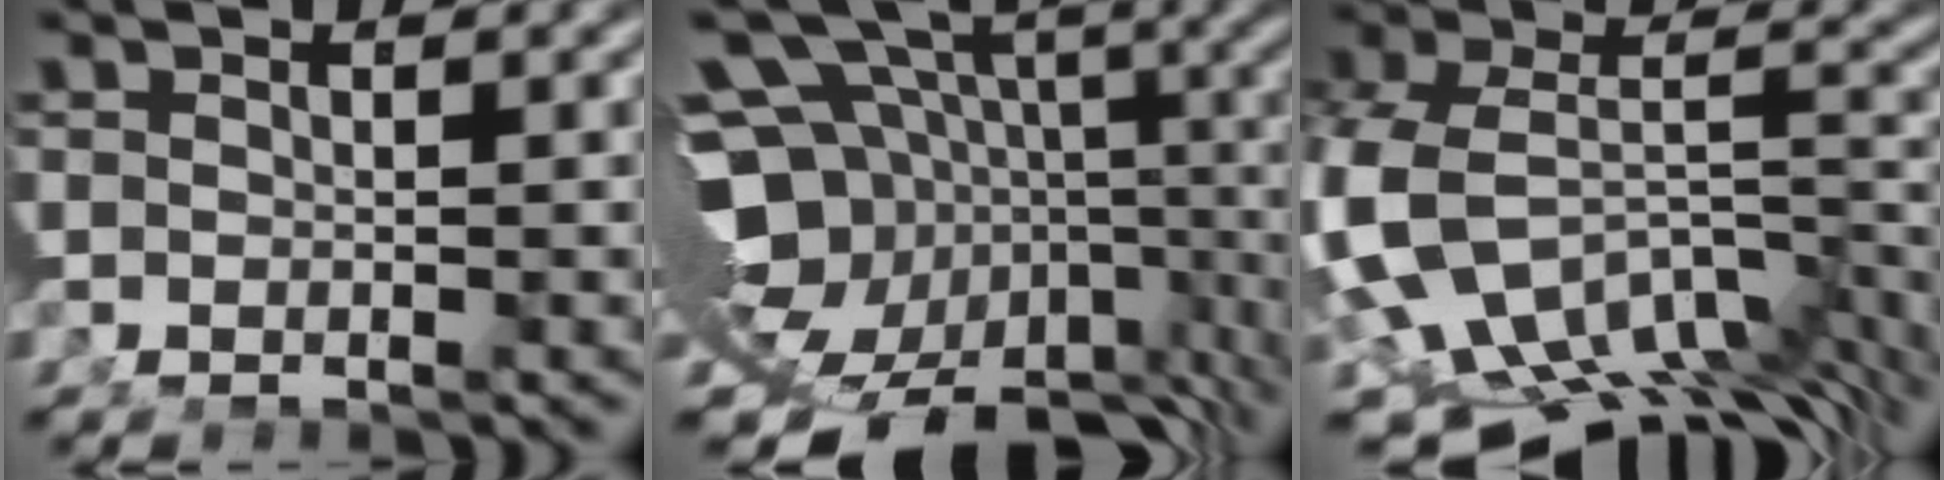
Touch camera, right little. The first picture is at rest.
{"total": 20.2, "force": [-7.5, 14.9, 11.4], "torque": [-0.189, -0.057, -0.100]}
{"total": 16.3, "force": [-7.4, 10.5, 10.0], "torque": [-0.208, -0.068, -0.096]}